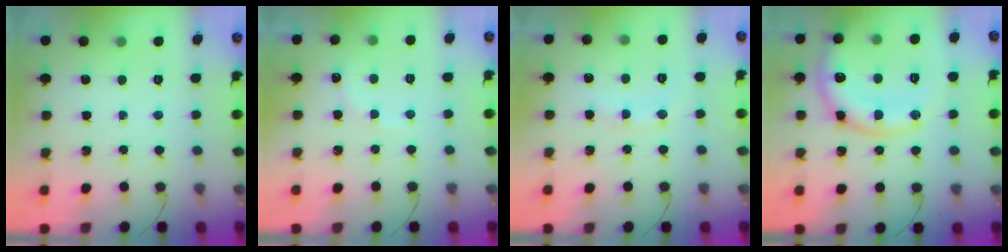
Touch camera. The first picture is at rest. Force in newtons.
{"total": 7.7, "press": 7.6, "slide": 1.3}
{"total": 7.7, "press": 7.7, "slide": 1.1}
{"total": 16.5, "press": 16.4, "slide": 1.8}